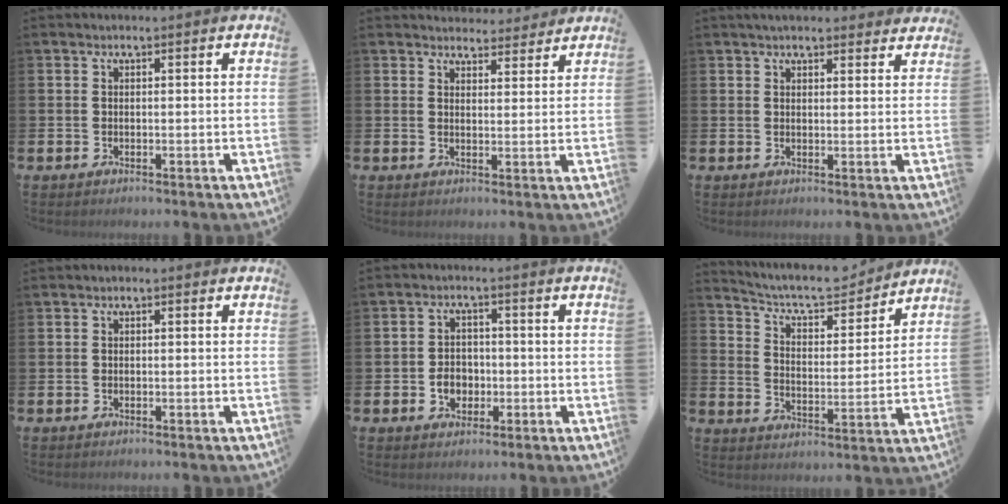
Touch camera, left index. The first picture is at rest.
{"total": 4.0, "force": [3.8, 1.1, -0.2], "torque": [0.011, -0.023, 0.067]}
{"total": 3.3, "force": [3.2, 0.8, 0.7], "torque": [-0.007, -0.012, 0.056]}
{"total": 0.6, "force": [-0.5, 0.3, 0.1], "torque": [-0.001, -0.001, -0.011]}
{"total": 3.6, "force": [-1.0, 2.9, 1.9], "torque": [-0.021, -0.003, -0.027]}
{"total": 7.5, "force": [7.0, 1.6, 2.1], "torque": [-0.063, -0.051, 0.117]}